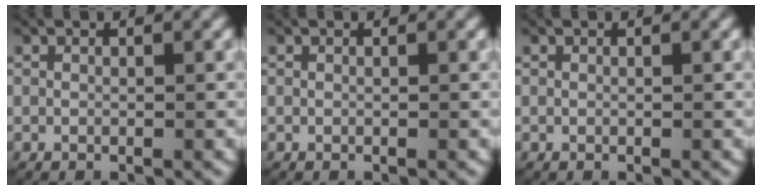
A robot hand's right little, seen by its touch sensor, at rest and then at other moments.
{"total": 0.0}
{"total": 0.0}